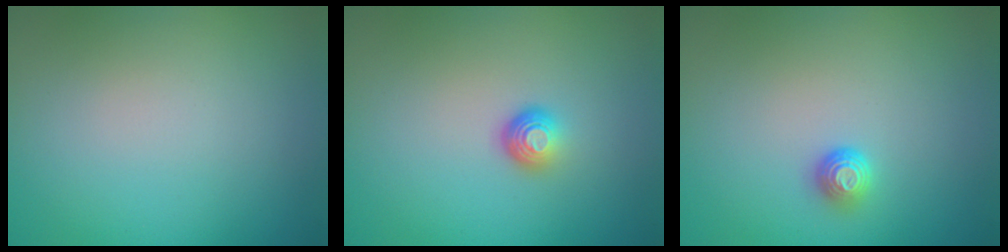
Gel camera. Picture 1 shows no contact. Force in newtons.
{"total": 1.8, "press": 1.1, "slide": 1.4}
{"total": 1.2, "press": 1.0, "slide": 0.6}